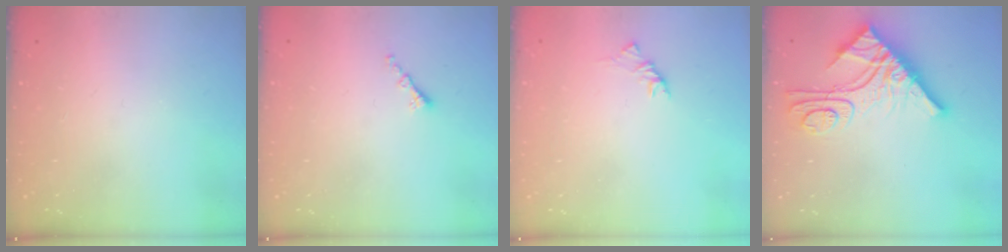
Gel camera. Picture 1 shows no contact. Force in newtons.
{"total": 0.8, "press": 0.8, "slide": 0.2}
{"total": 3.0, "press": 2.9, "slide": 0.9}
{"total": 15.3, "press": 15.3, "slide": 1.4}